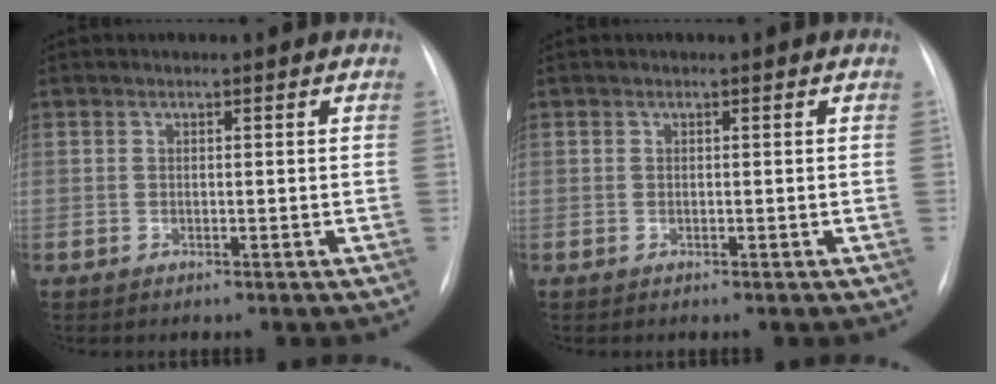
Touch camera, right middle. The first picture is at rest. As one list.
[{"total": 0.0}]